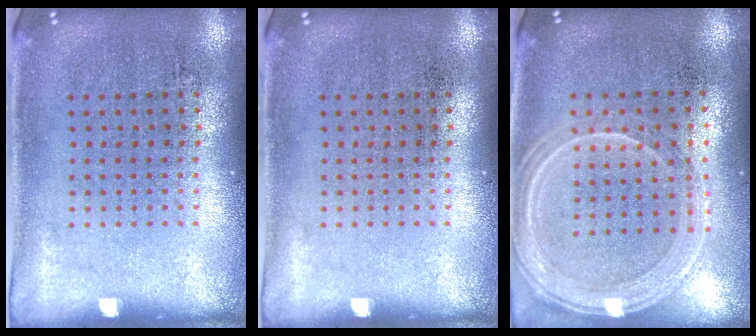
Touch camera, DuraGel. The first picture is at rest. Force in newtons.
{"total": 0.0}
{"total": 1.3, "press": 1.3, "slide": 0.2}